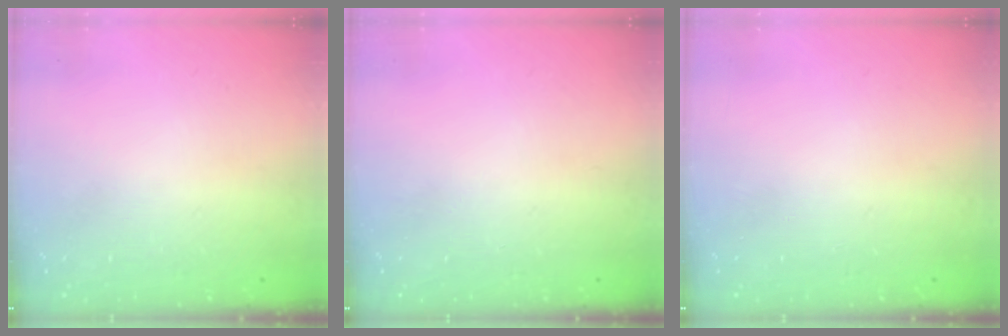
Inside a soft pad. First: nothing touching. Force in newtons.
{"total": 0.0}
{"total": 0.0}